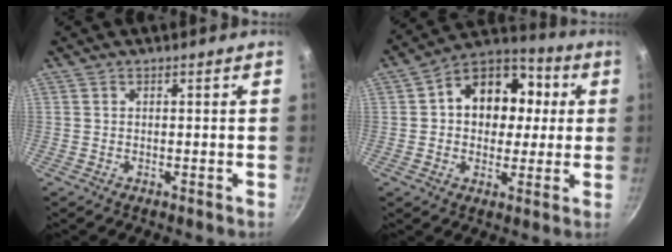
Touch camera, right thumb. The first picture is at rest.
{"total": 15.8, "force": [2.5, 12.1, 9.8], "torque": [-0.107, 0.025, 0.023]}